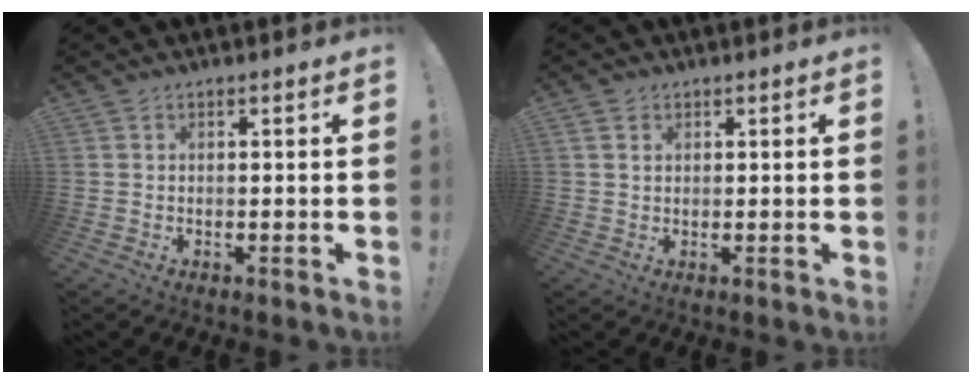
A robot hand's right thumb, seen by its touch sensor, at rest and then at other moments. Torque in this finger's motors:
{"motor_torque": [0.18, -0.23, 0.15, 0.08, -0.04]}